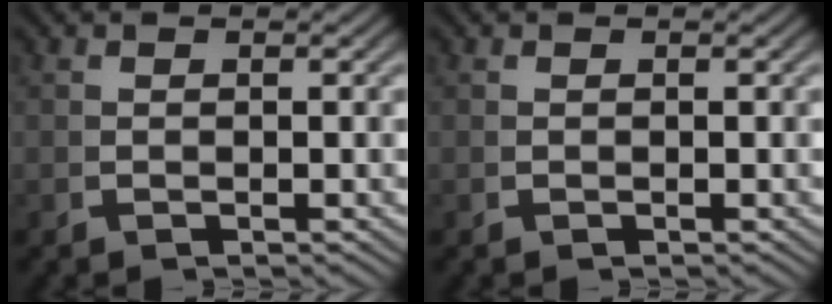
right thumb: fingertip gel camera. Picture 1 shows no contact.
{"total": 1.2, "force": [0.3, -1.1, -0.4], "torque": [0.018, 0.001, 0.010]}